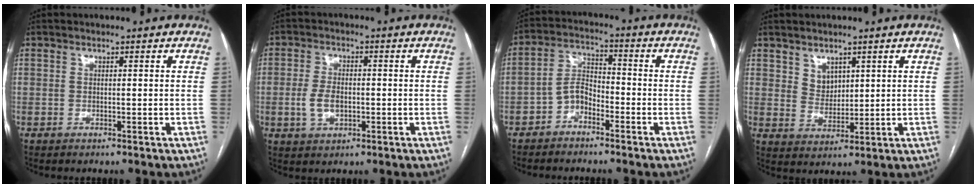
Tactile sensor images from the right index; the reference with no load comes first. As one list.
[{"total": 4.7, "force": [-0.9, 2.7, 3.7], "torque": [-0.078, 0.005, -0.013]}, {"total": 4.9, "force": [-2.9, 2.8, 2.9], "torque": [-0.057, 0.015, -0.060]}, {"total": 3.7, "force": [2.1, 2.7, 1.4], "torque": [-0.026, 0.000, 0.049]}]